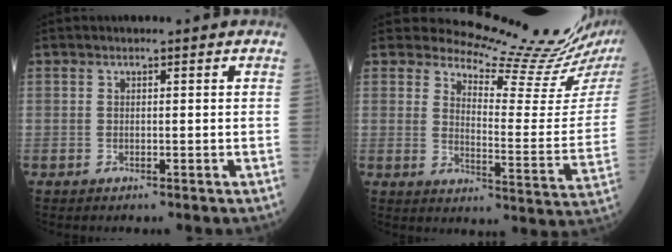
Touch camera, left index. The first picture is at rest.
{"total": 15.8, "force": [15.3, -1.0, 3.9], "torque": [-0.065, -0.109, 0.192]}